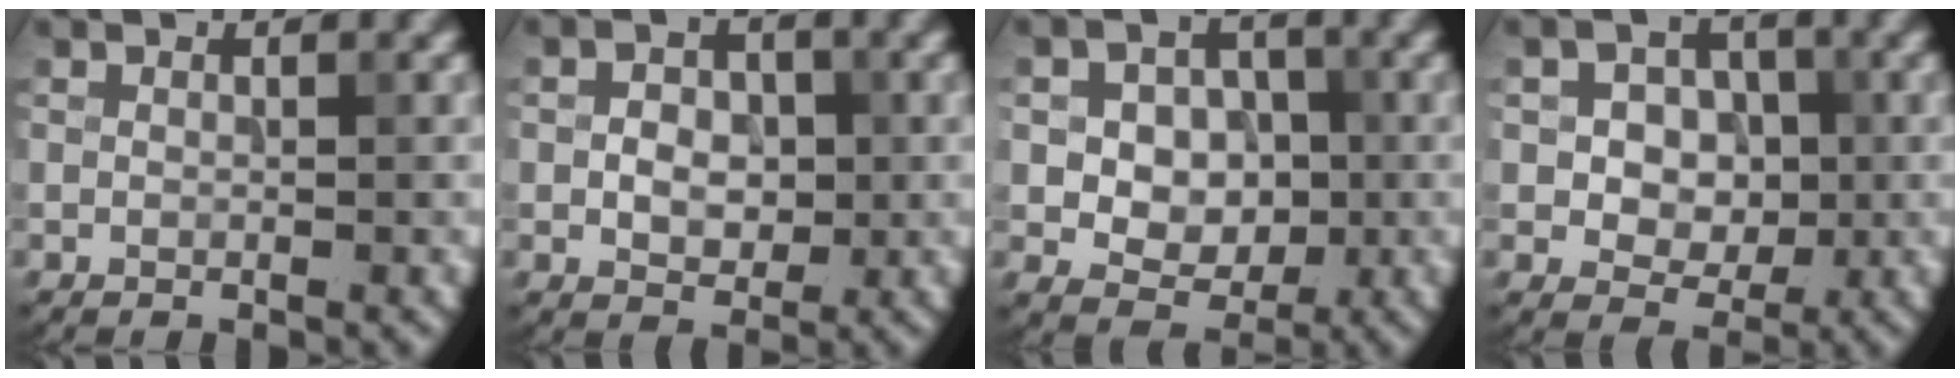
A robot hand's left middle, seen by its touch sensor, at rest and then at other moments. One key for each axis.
{"total": 3.2, "fx": -0.2, "fy": 2.4, "fz": 2.0, "tx": -0.030, "ty": 0.001, "tz": -0.007}
{"total": 6.0, "fx": 0.1, "fy": 4.9, "fz": 3.4, "tx": -0.039, "ty": 0.013, "tz": -0.014}
{"total": 4.6, "fx": 0.2, "fy": 3.8, "fz": 2.6, "tx": -0.031, "ty": 0.007, "tz": -0.012}